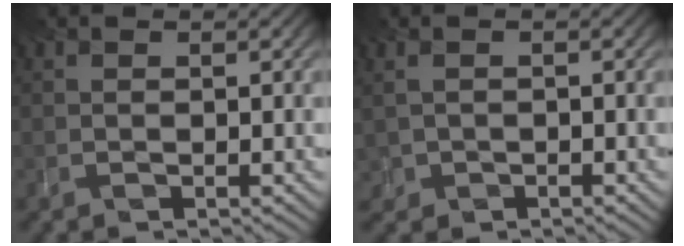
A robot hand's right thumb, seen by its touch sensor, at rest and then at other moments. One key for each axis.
{"total": 0.6, "fx": -0.1, "fy": 0.5, "fz": 0.2, "tx": -0.015, "ty": 0.001, "tz": 0.008}